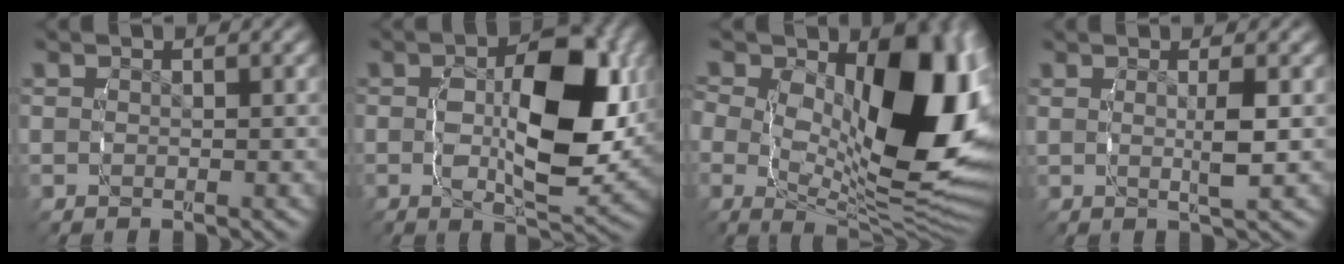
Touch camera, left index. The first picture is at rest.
{"total": 9.3, "force": [0.2, 4.1, 8.3], "torque": [-0.137, -0.007, 0.002]}
{"total": 14.2, "force": [0.5, 7.6, 12.0], "torque": [-0.183, -0.035, 0.021]}
{"total": 2.2, "force": [0.5, 0.1, 2.1], "torque": [-0.032, 0.002, 0.007]}